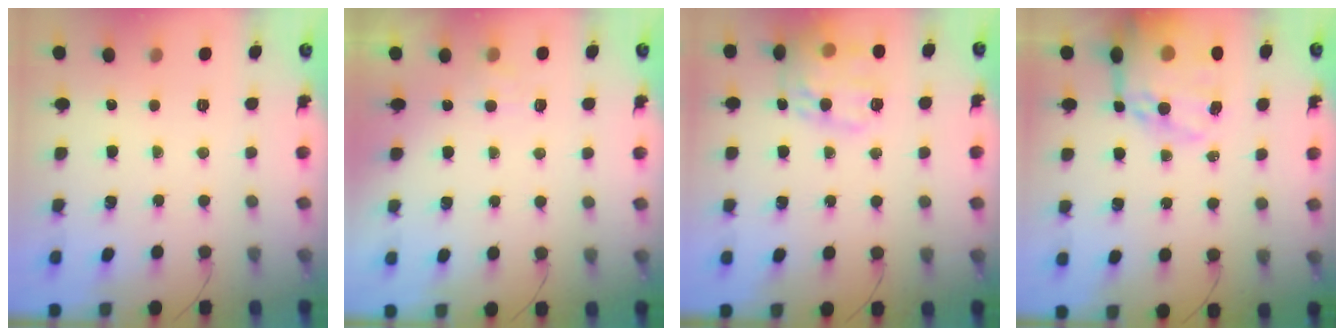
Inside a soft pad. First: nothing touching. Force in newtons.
{"total": 2.0, "press": 1.6, "slide": 1.2}
{"total": 18.1, "press": 18.1, "slide": 1.6}
{"total": 21.5, "press": 20.8, "slide": 5.3}